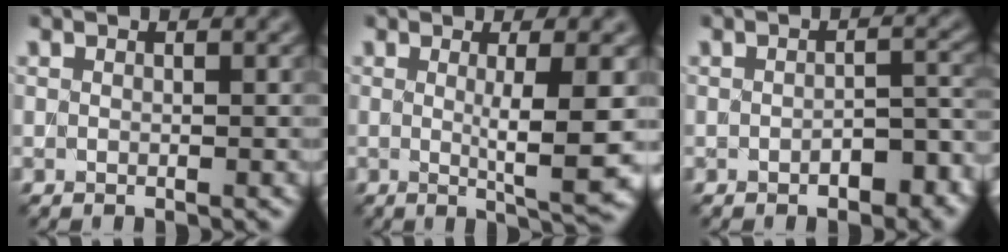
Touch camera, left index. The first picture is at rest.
{"total": 5.8, "force": [-0.1, 0.8, 5.7], "torque": [-0.084, -0.008, 0.004]}
{"total": 3.4, "force": [-1.8, 1.5, 2.6], "torque": [-0.040, 0.003, -0.019]}